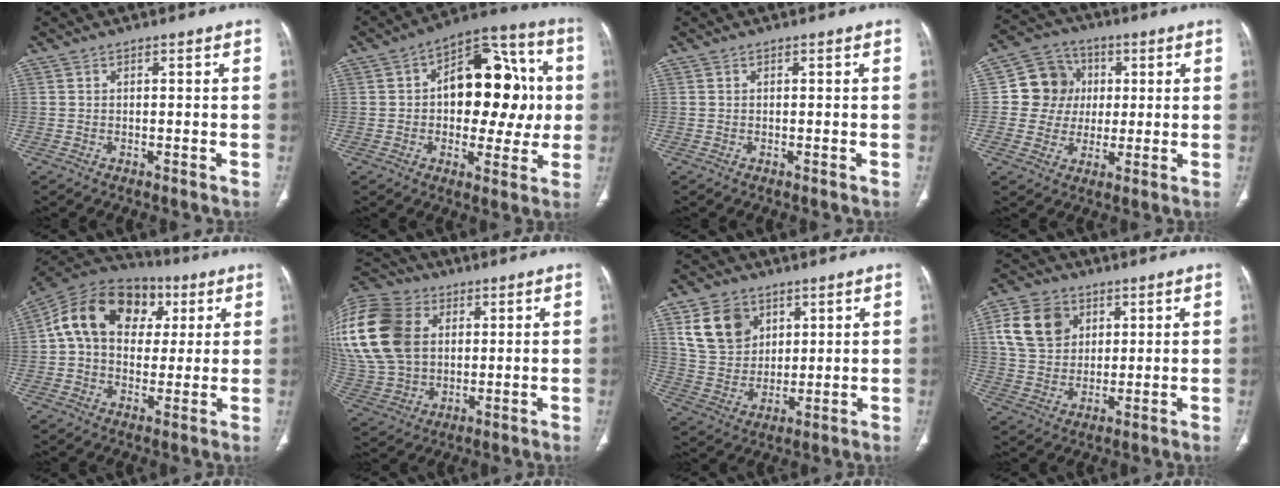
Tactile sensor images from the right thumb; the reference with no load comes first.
{"total": 20.8, "force": [1.8, 12.2, 16.8], "torque": [-0.177, 0.032, 0.025]}
{"total": 0.0}
{"total": 10.2, "force": [1.4, 9.5, 3.4], "torque": [-0.019, 0.008, 0.019]}
{"total": 18.8, "force": [4.7, 13.8, 11.9], "torque": [-0.185, 0.026, 0.068]}
{"total": 29.5, "force": [7.4, 21.8, 18.4], "torque": [-0.441, 0.043, 0.153]}
{"total": 11.8, "force": [5.4, 8.9, 5.6], "torque": [-0.079, -0.019, 0.114]}
{"total": 11.9, "force": [4.3, 9.2, 6.2], "torque": [-0.091, -0.005, 0.082]}